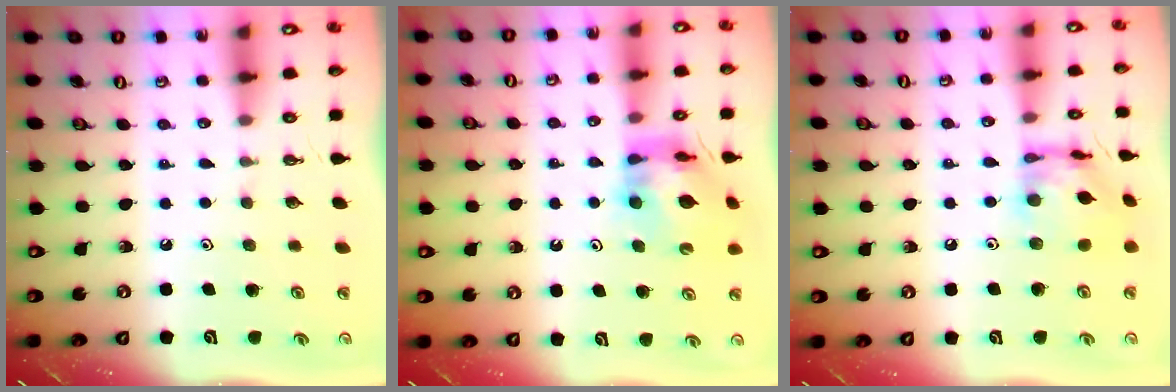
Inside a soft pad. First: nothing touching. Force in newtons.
{"total": 11.1, "press": 11.0, "slide": 1.3}
{"total": 12.5, "press": 12.5, "slide": 1.1}